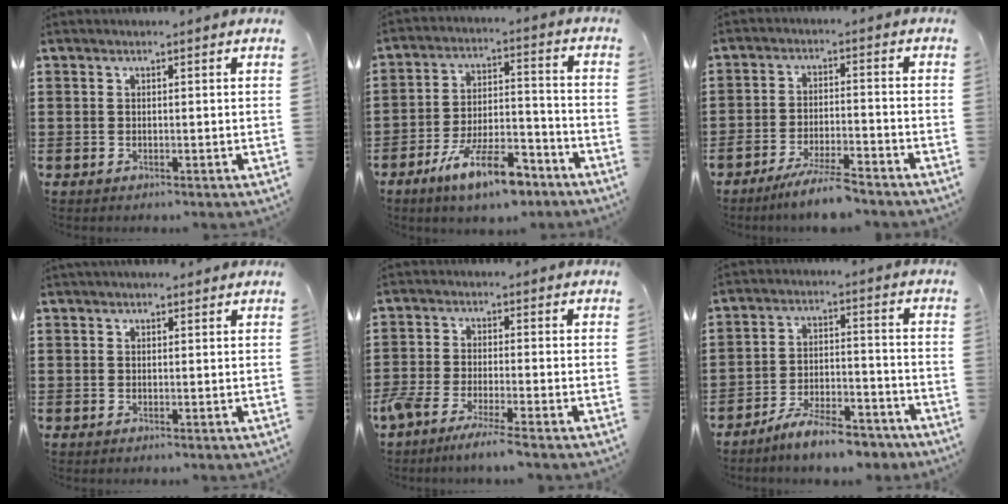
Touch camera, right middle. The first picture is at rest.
{"total": 11.3, "force": [-7.8, 3.1, 7.5], "torque": [-0.141, 0.022, -0.147]}
{"total": 5.8, "force": [-5.2, 0.1, 2.6], "torque": [-0.055, -0.011, -0.098]}
{"total": 1.0, "force": [0.9, 0.2, 0.2], "torque": [0.003, -0.003, 0.015]}
{"total": 4.4, "force": [-3.7, 0.0, 2.3], "torque": [-0.068, -0.018, -0.077]}
{"total": 8.3, "force": [-7.4, 1.2, 3.6], "torque": [-0.059, 0.016, -0.138]}